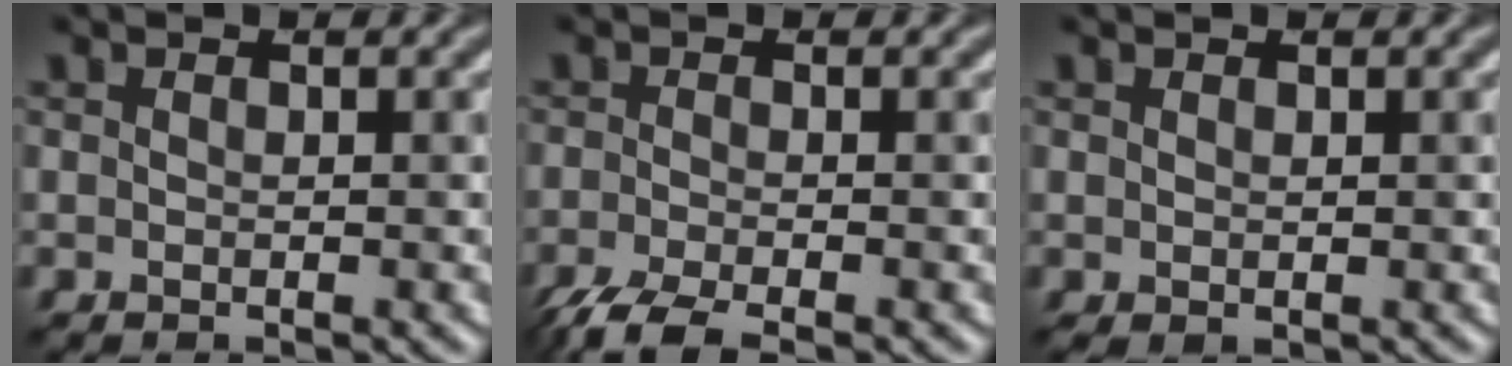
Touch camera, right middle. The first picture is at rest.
{"total": 3.7, "force": [-2.8, 0.7, 2.3], "torque": [-0.046, -0.010, -0.063]}
{"total": 0.6, "force": [0.2, 0.3, 0.4], "torque": [-0.009, 0.002, 0.004]}